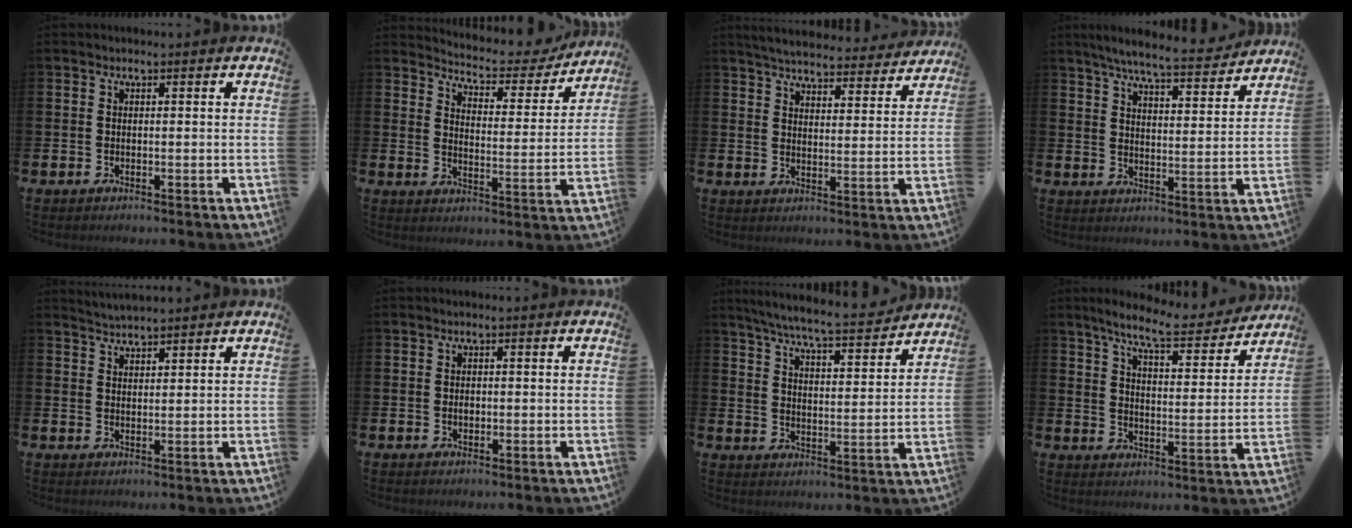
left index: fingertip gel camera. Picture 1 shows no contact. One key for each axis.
{"total": 4.8, "fx": 4.6, "fy": 1.0, "fz": 0.7, "tx": -0.032, "ty": -0.046, "tz": 0.071}
{"total": 5.2, "fx": 5.0, "fy": 0.6, "fz": 0.9, "tx": -0.036, "ty": -0.036, "tz": 0.087}
{"total": 6.7, "fx": 6.3, "fy": 0.3, "fz": 2.5, "tx": -0.060, "ty": -0.042, "tz": 0.106}
{"total": 2.5, "fx": 2.5, "fy": -0.1, "fz": -0.1, "tx": -0.006, "ty": -0.009, "tz": 0.046}
{"total": 0.9, "fx": 0.0, "fy": 0.6, "fz": 0.6, "tx": 0.000, "ty": 0.000, "tz": -0.005}
{"total": 6.7, "fx": 6.2, "fy": 0.1, "fz": 2.5, "tx": -0.070, "ty": -0.048, "tz": 0.103}
{"total": 8.2, "fx": 7.4, "fy": 0.9, "fz": 3.5, "tx": -0.091, "ty": -0.039, "tz": 0.128}